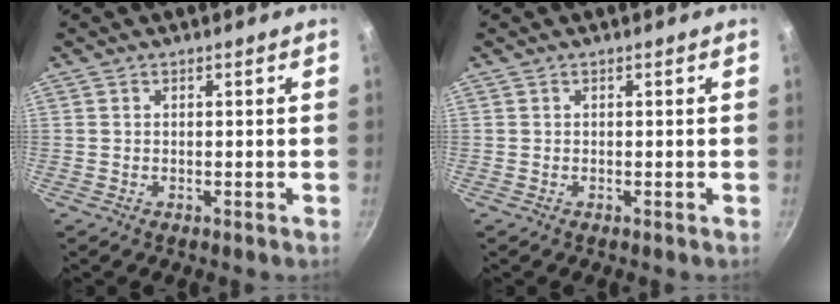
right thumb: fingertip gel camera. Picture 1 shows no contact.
{"total": 0.0}